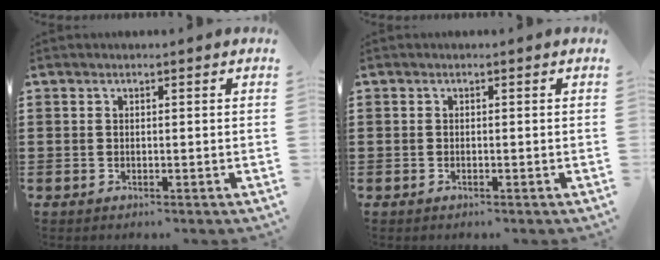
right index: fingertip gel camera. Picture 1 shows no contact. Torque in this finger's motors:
{"motor_torque": [-0.96, 1.18, 0.00, 0.01]}